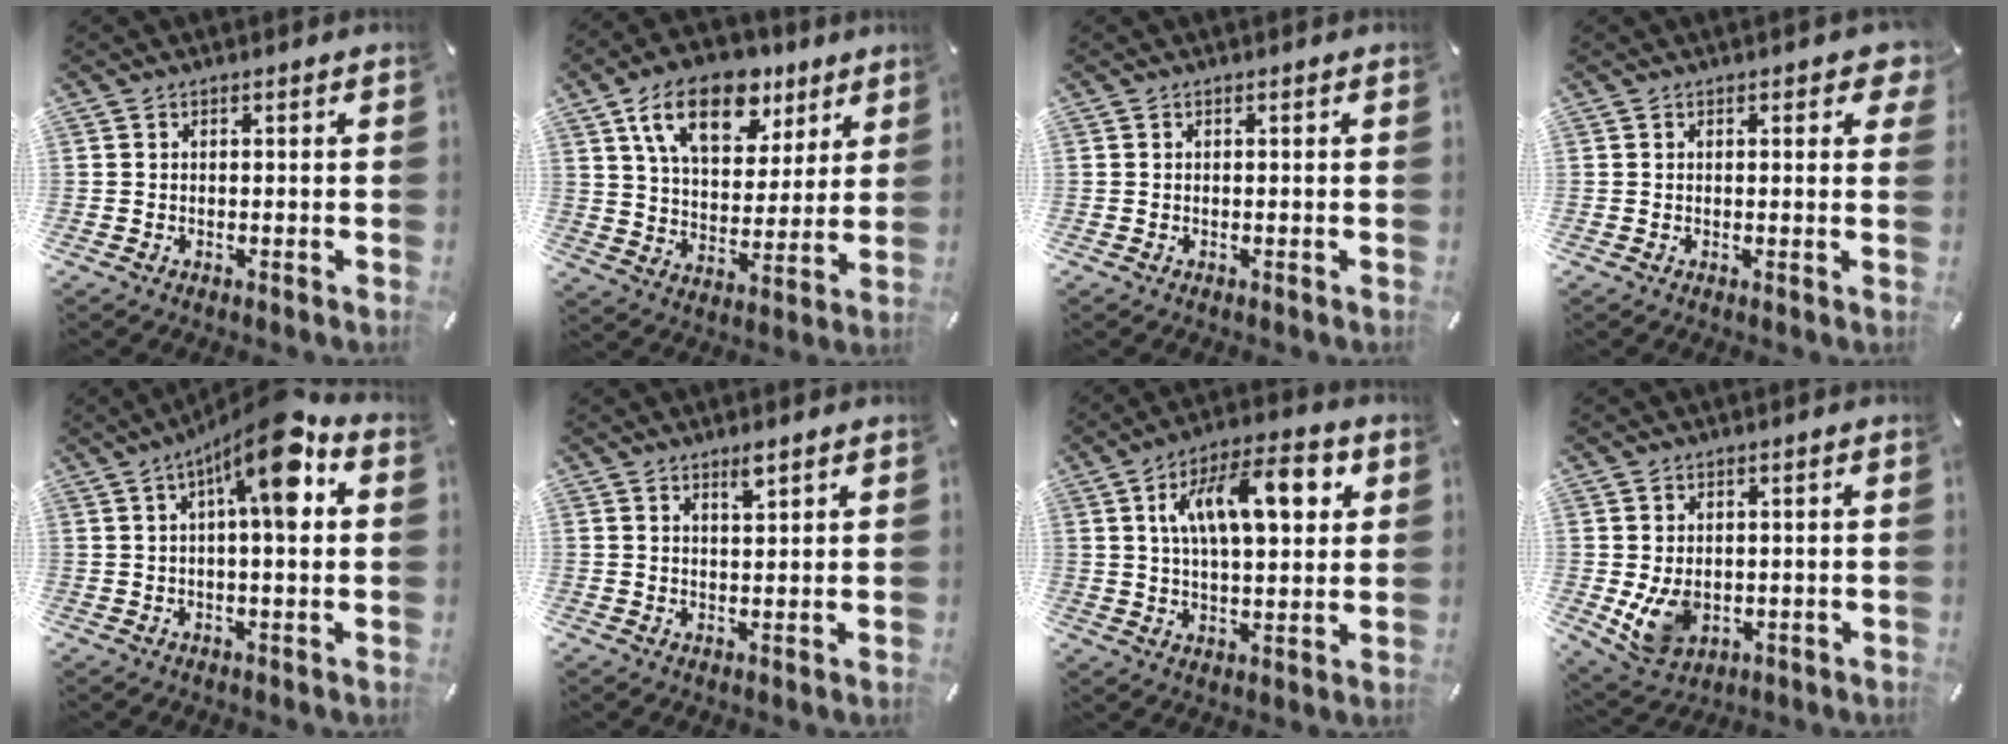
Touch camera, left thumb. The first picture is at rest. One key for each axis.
{"total": 17.5, "fx": 10.1, "fy": 10.0, "fz": 10.2, "tx": -0.173, "ty": -0.032, "tz": 0.178}
{"total": 0.0}
{"total": 2.1, "fx": 1.1, "fy": 1.2, "fz": 1.4, "tx": -0.007, "ty": -0.004, "tz": 0.013}
{"total": 13.3, "fx": 4.5, "fy": 3.1, "fz": 12.2, "tx": -0.182, "ty": -0.020, "tz": 0.063}
{"total": 2.7, "fx": 2.2, "fy": 0.5, "fz": 1.6, "tx": -0.019, "ty": -0.009, "tz": 0.036}
{"total": 15.7, "fx": 5.4, "fy": 7.1, "fz": 13.0, "tx": -0.217, "ty": -0.002, "tz": 0.088}
{"total": 7.8, "fx": -0.3, "fy": 6.3, "fz": 4.6, "tx": -0.094, "ty": -0.004, "tz": -0.005}